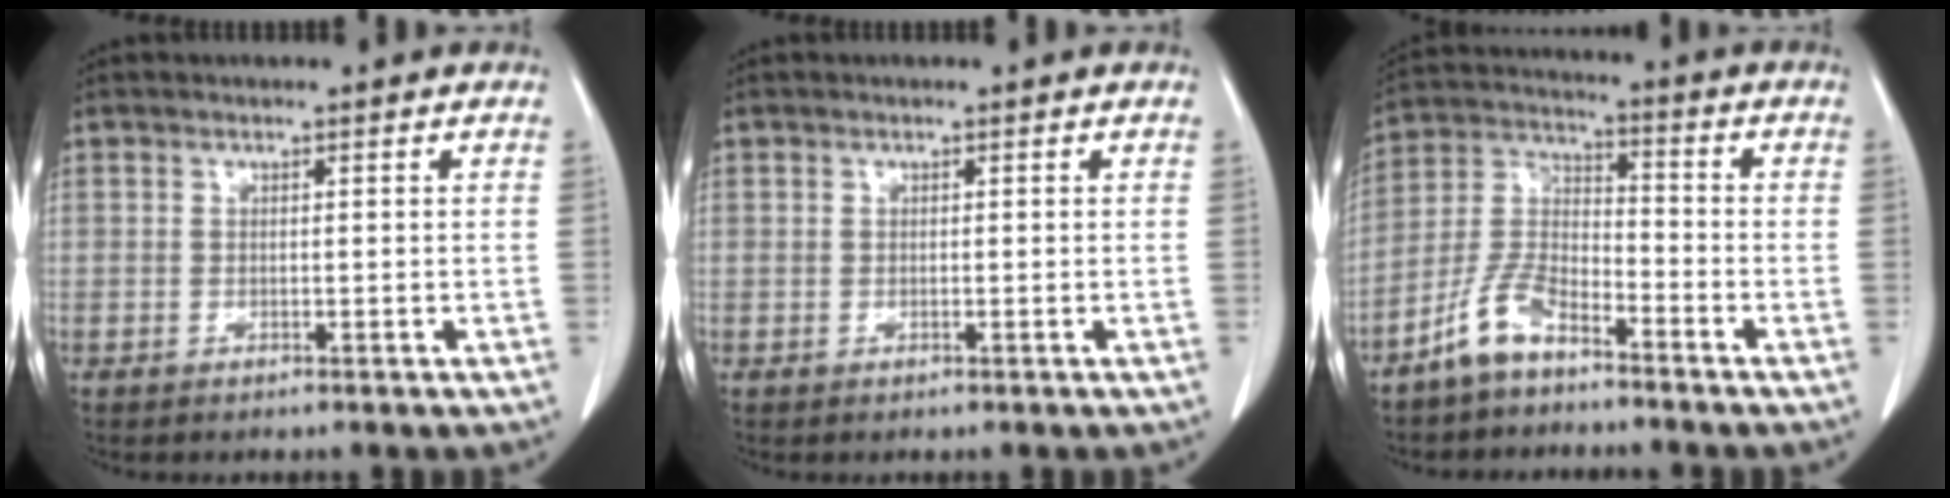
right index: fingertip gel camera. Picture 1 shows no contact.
{"total": 0.0}
{"total": 8.0, "force": [-5.8, 2.9, 4.6], "torque": [-0.109, 0.003, -0.121]}